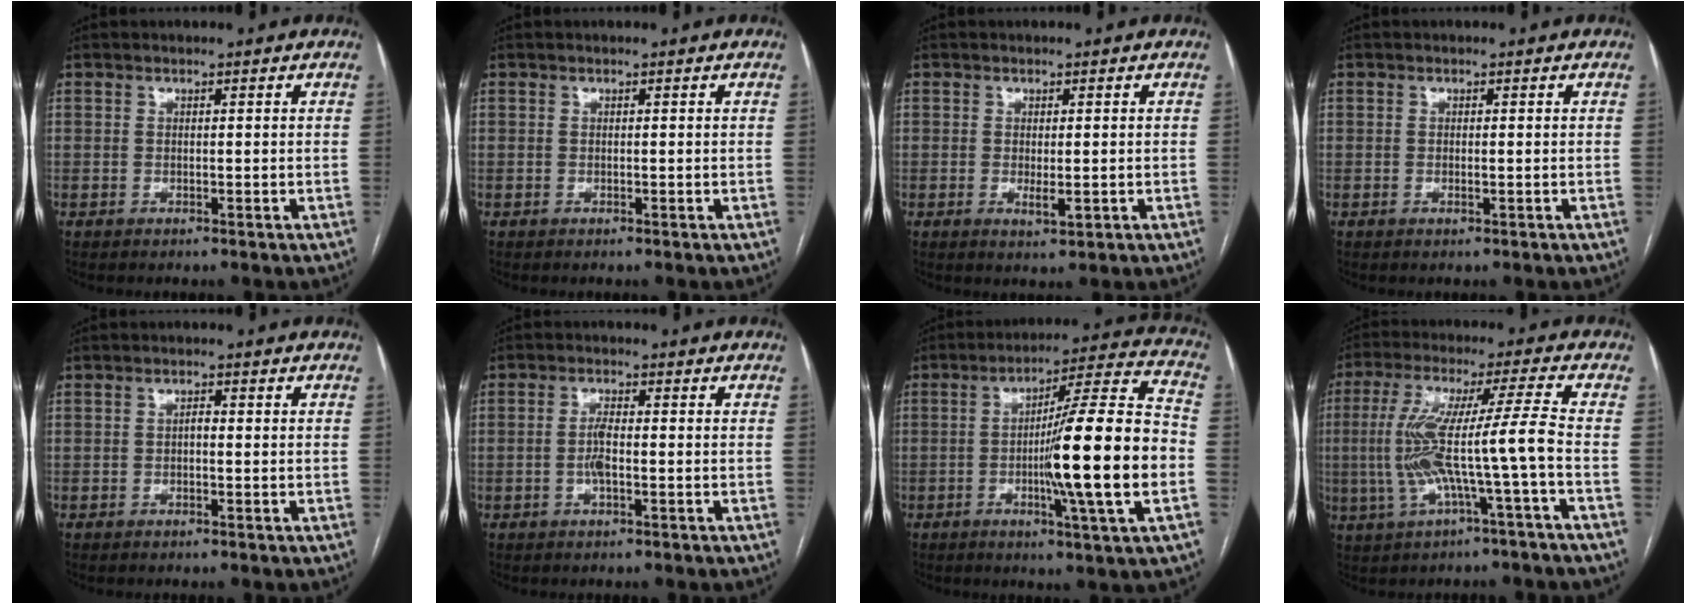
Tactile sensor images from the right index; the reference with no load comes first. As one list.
[{"total": 0.0}, {"total": 2.3, "force": [-0.4, 0.8, 2.1], "torque": [-0.036, -0.005, -0.002]}, {"total": 0.6, "force": [-0.1, 0.2, 0.5], "torque": [-0.013, -0.002, 0.000]}, {"total": 0.9, "force": [-0.2, 0.4, 0.8], "torque": [-0.012, 0.004, -0.004]}, {"total": 2.8, "force": [-0.7, 0.6, 2.6], "torque": [-0.058, 0.001, -0.014]}, {"total": 18.6, "force": [-3.6, -0.5, 18.2], "torque": [-0.284, -0.002, -0.063]}, {"total": 11.0, "force": [-2.4, -0.7, 10.7], "torque": [-0.224, 0.022, -0.043]}]